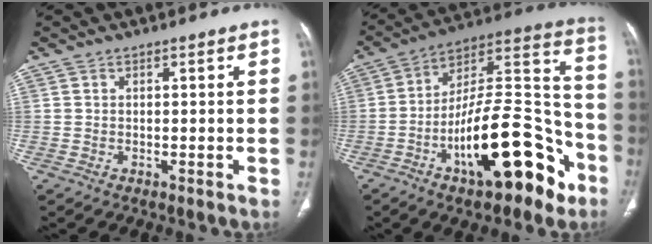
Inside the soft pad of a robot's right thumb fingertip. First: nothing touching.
{"total": 25.1, "force": [-11.4, 9.9, 20.1], "torque": [-0.284, 0.084, -0.179]}